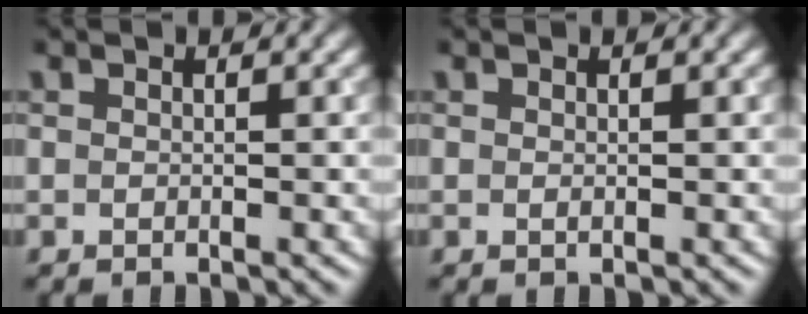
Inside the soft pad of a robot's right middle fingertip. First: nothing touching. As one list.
[{"total": 0.0}]